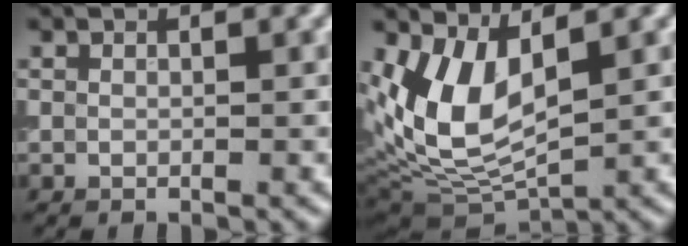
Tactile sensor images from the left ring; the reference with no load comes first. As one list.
[{"total": 7.9, "force": [1.9, 4.2, 6.4], "torque": [-0.142, -0.012, 0.037]}]